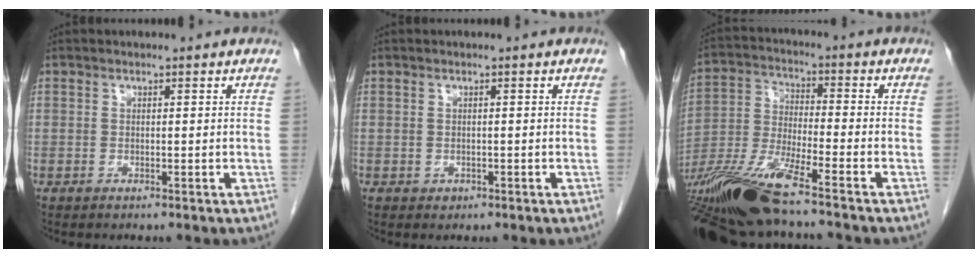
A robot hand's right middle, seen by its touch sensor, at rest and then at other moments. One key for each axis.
{"total": 0.7, "fx": -0.3, "fy": 0.6, "fz": 0.2, "tx": -0.003, "ty": 0.002, "tz": -0.002}
{"total": 14.6, "fx": -11.0, "fy": 0.6, "fz": 9.6, "tx": -0.200, "ty": -0.025, "tz": -0.210}